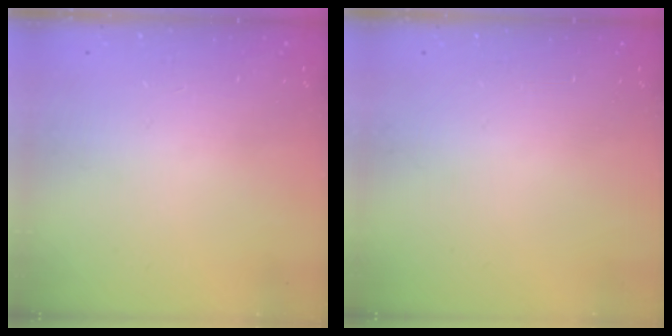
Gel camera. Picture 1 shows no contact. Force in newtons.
{"total": 0.0}